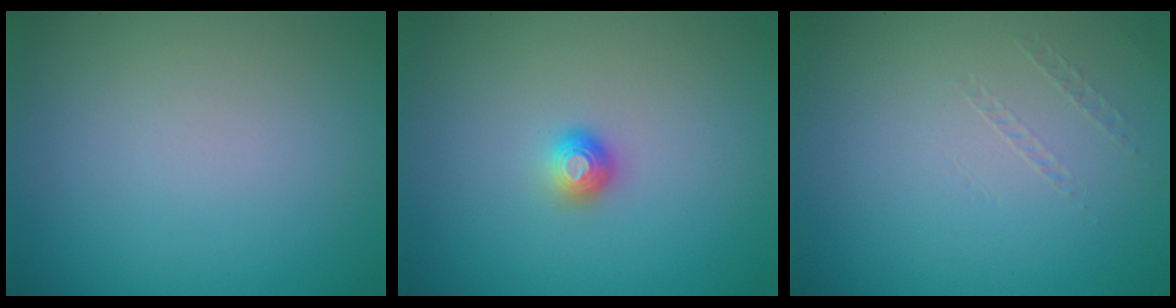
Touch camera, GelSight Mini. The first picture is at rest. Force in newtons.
{"total": 1.3, "press": 1.2, "slide": 0.7}
{"total": 0.5, "press": 0.2, "slide": 0.5}